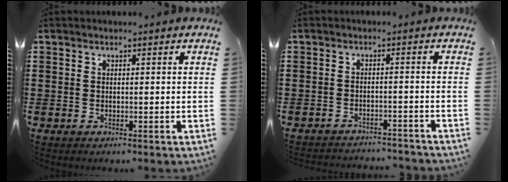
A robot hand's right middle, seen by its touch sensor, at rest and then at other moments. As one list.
[{"total": 2.5, "force": [-2.5, 0.1, 0.0], "torque": [-0.006, 0.000, -0.053]}]